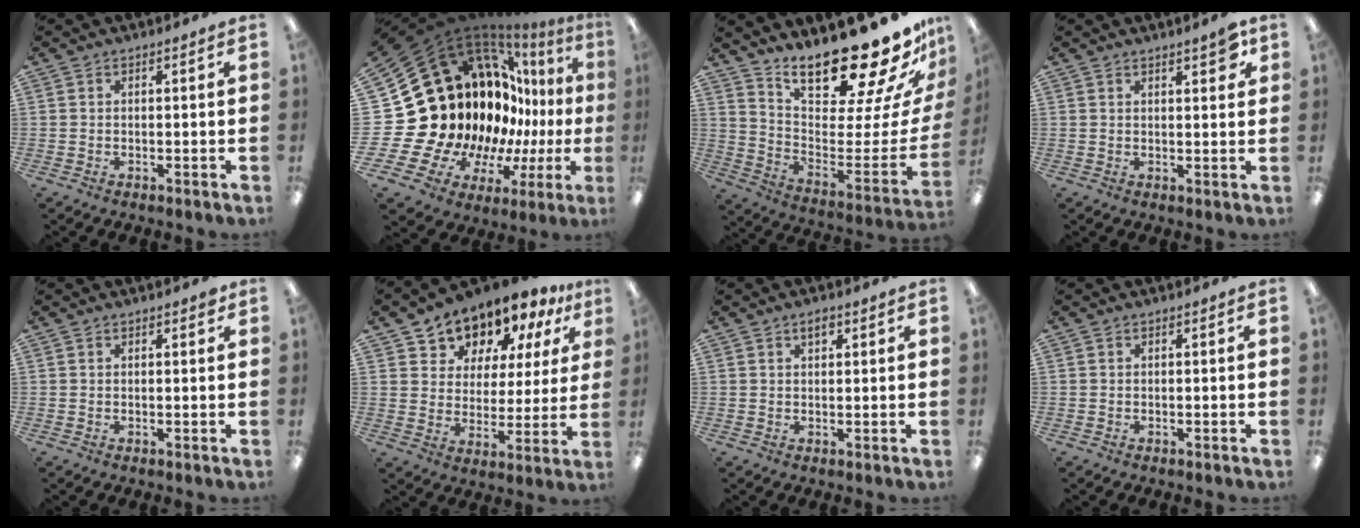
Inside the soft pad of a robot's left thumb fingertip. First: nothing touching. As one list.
[{"total": 25.8, "force": [3.1, 20.0, 15.9], "torque": [-0.234, -0.139, 0.160]}, {"total": 22.5, "force": [19.7, 4.7, 9.9], "torque": [-0.143, -0.171, 0.326]}, {"total": 4.0, "force": [2.9, 1.0, 2.5], "torque": [-0.030, -0.013, 0.045]}, {"total": 1.0, "force": [0.8, 0.2, 0.5], "torque": [0.005, -0.007, 0.011]}, {"total": 11.5, "force": [10.2, 5.3, 1.0], "torque": [-0.031, -0.096, 0.191]}, {"total": 2.3, "force": [1.5, 1.1, 1.4], "torque": [-0.014, -0.005, 0.024]}, {"total": 0.0}]